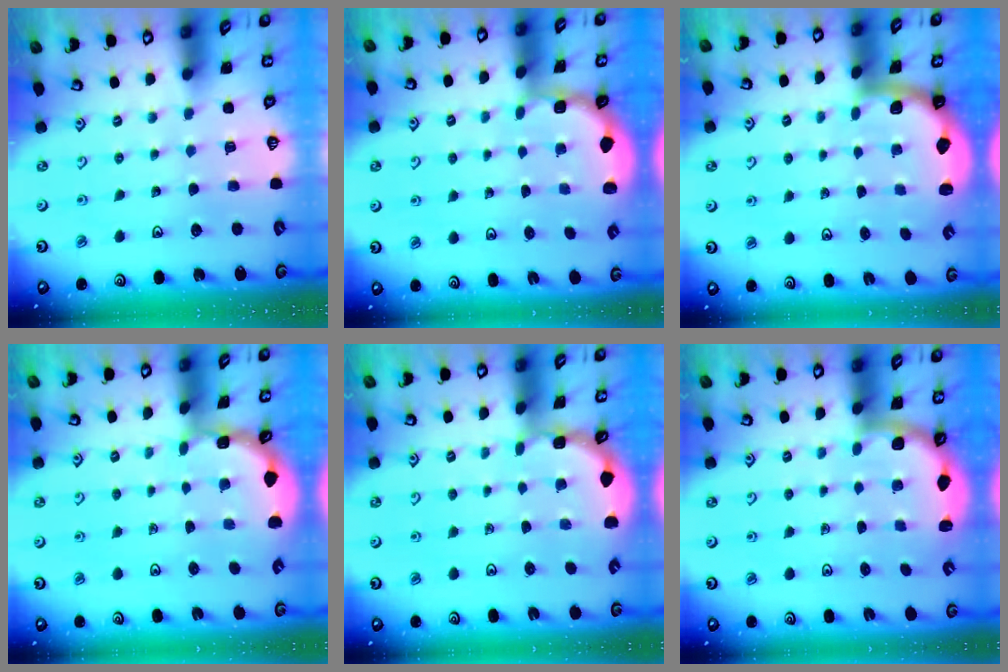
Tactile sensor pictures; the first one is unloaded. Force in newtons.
{"total": 1.9, "press": 1.8, "slide": 0.8}
{"total": 2.0, "press": 2.0, "slide": 0.5}
{"total": 1.7, "press": 1.7, "slide": 0.1}
{"total": 1.7, "press": 1.7, "slide": 0.1}
{"total": 3.1, "press": 2.7, "slide": 1.5}